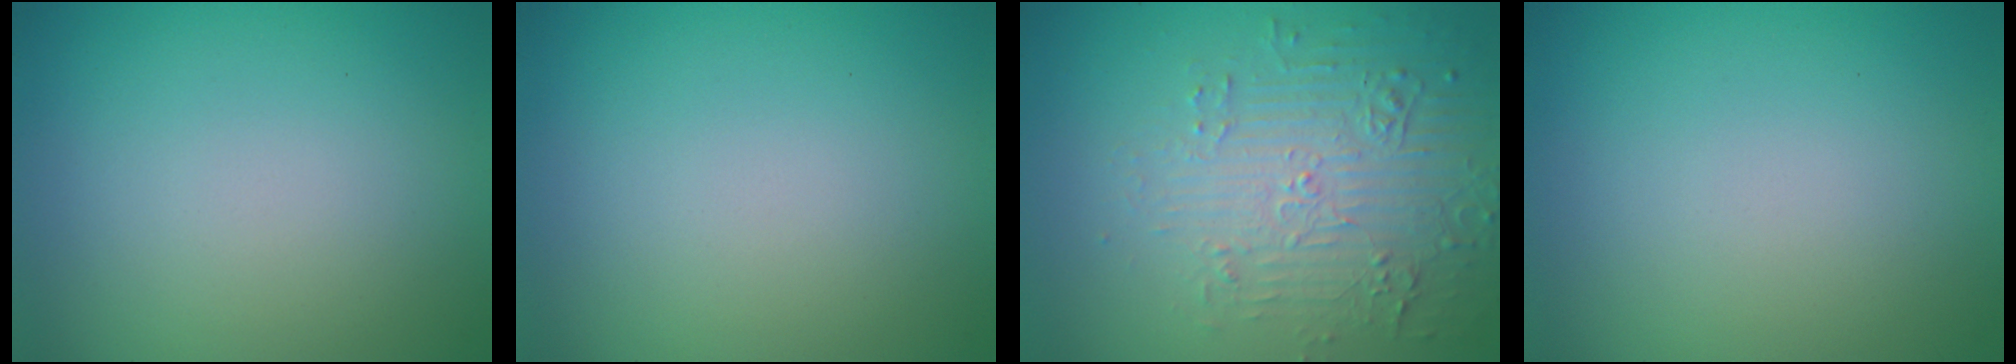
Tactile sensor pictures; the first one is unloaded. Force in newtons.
{"total": 0.0}
{"total": 5.2, "press": 3.7, "slide": 3.7}
{"total": 0.0}